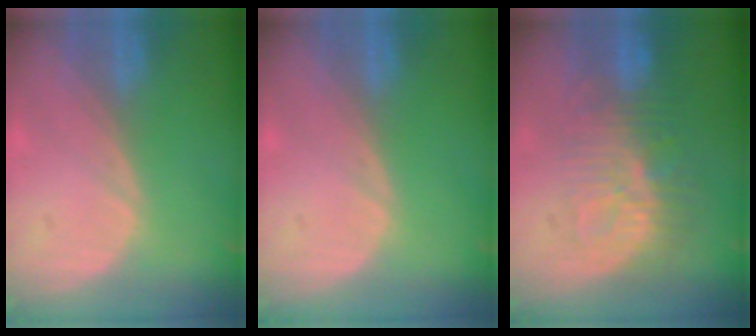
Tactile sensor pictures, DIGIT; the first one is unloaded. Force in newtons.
{"total": 0.0}
{"total": 9.4, "press": 8.8, "slide": 3.3}